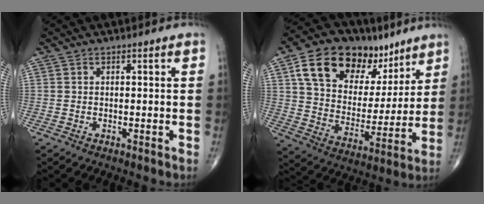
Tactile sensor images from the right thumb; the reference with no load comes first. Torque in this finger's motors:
{"motor_torque": [-0.35, 3.24, 1.05, 0.91, 0.12]}